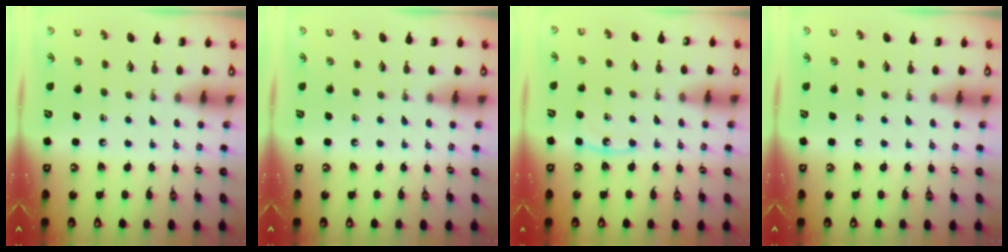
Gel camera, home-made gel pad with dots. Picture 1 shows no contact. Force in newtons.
{"total": 0.0}
{"total": 6.2, "press": 6.2, "slide": 0.6}
{"total": 0.0}